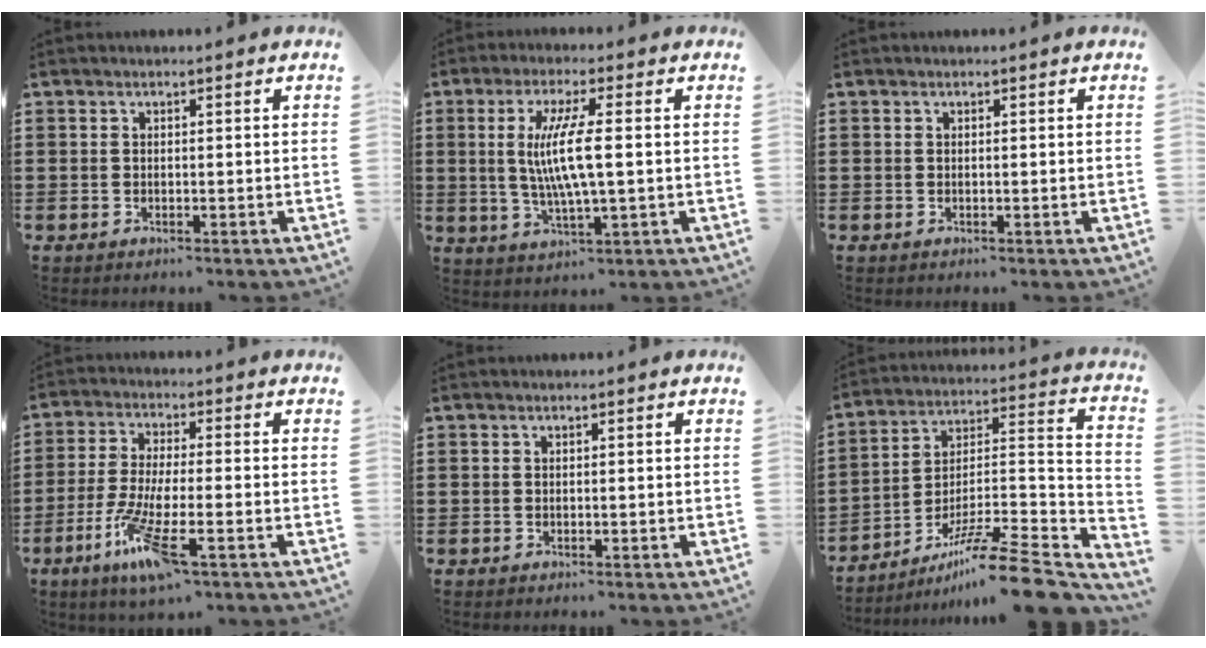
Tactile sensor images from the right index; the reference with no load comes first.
{"total": 8.3, "force": [0.7, 1.2, 8.2], "torque": [-0.173, -0.010, 0.003]}
{"total": 0.0}
{"total": 9.3, "force": [-4.7, 1.3, 8.0], "torque": [-0.173, -0.017, -0.088]}
{"total": 0.0}
{"total": 12.2, "force": [-9.3, 0.9, 7.9], "torque": [-0.121, 0.016, -0.174]}